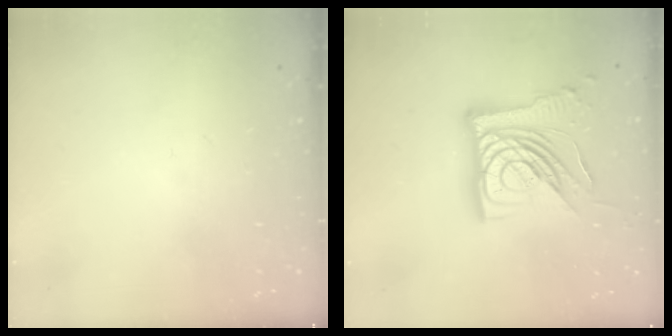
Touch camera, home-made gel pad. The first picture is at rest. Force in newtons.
{"total": 20.4, "press": 20.2, "slide": 2.2}